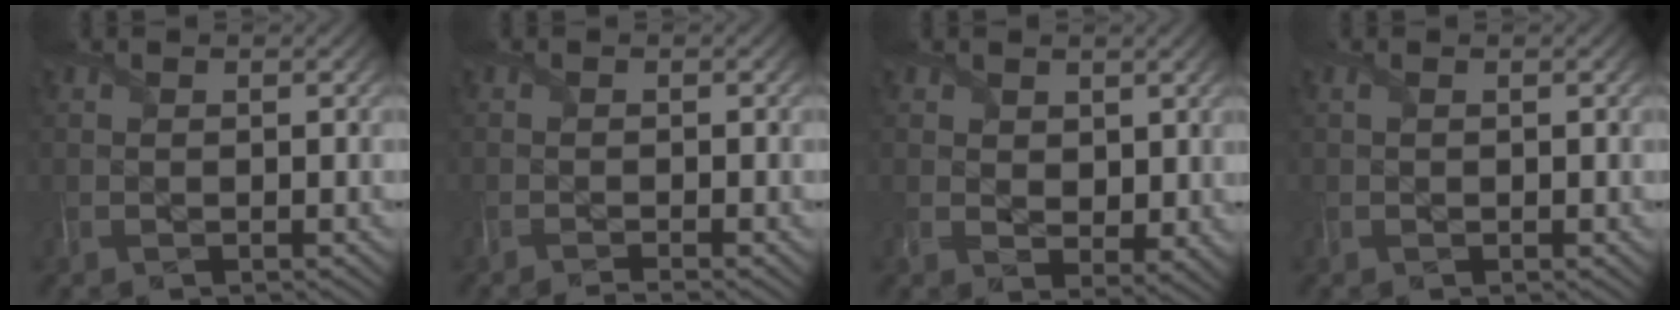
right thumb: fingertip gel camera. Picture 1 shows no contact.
{"total": 1.8, "force": [-1.7, -0.3, 0.4], "torque": [0.001, -0.007, -0.037]}
{"total": 3.3, "force": [1.7, 2.4, 1.5], "torque": [-0.034, -0.013, 0.029]}
{"total": 0.6, "force": [0.0, 0.4, 0.4], "torque": [-0.006, 0.000, 0.003]}